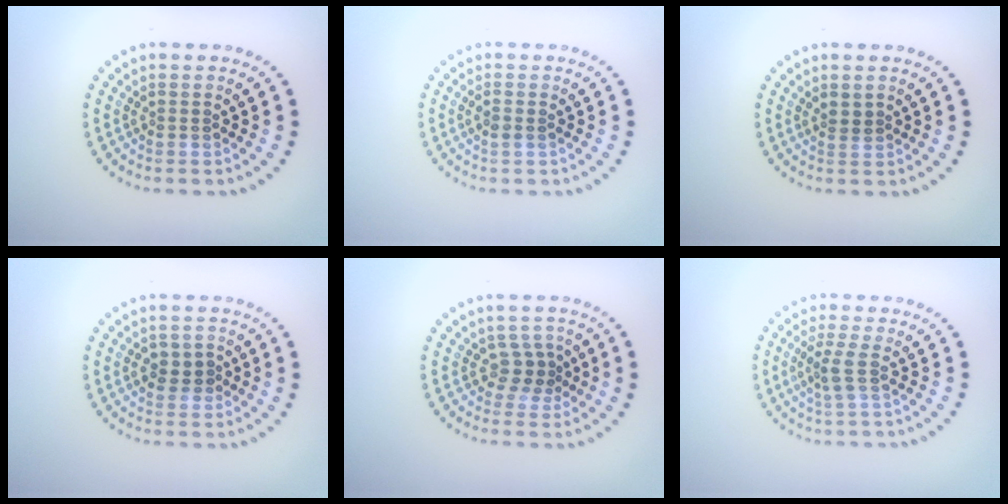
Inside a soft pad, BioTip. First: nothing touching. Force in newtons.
{"total": 1.0, "press": 0.9, "slide": 0.4}
{"total": 1.2, "press": 0.9, "slide": 0.8}
{"total": 1.9, "press": 1.9, "slide": 0.4}
{"total": 1.6, "press": 1.2, "slide": 1.1}
{"total": 2.1, "press": 1.6, "slide": 1.3}